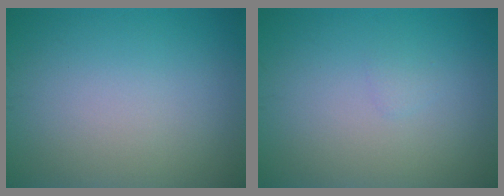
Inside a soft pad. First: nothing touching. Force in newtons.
{"total": 0.6, "press": 0.5, "slide": 0.1}